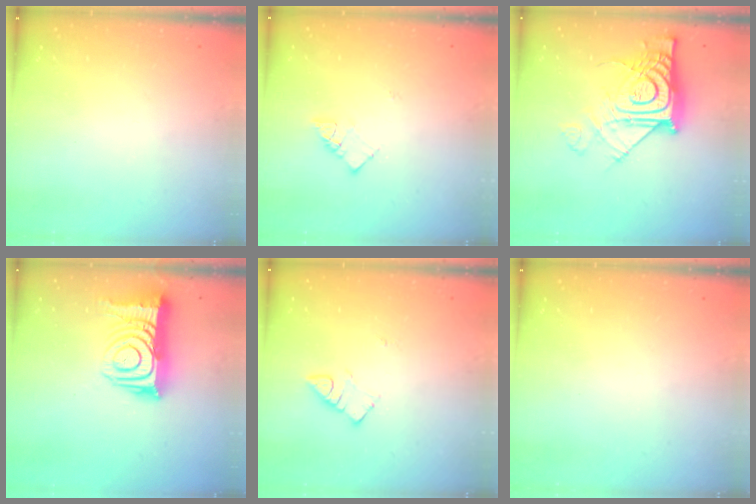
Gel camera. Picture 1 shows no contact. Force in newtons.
{"total": 5.4, "press": 5.4, "slide": 0.1}
{"total": 15.9, "press": 15.7, "slide": 1.9}
{"total": 15.7, "press": 15.6, "slide": 1.2}
{"total": 2.8, "press": 2.7, "slide": 0.3}
{"total": 0.0}